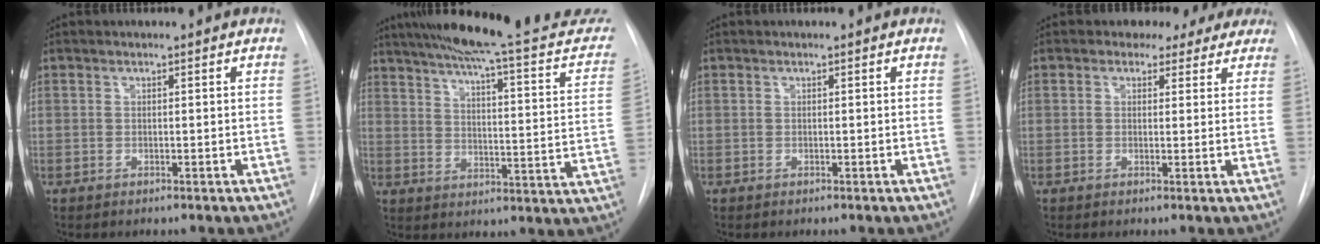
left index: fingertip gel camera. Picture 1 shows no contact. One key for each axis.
{"total": 26.5, "fx": 23.0, "fy": 2.6, "fz": 13.0, "tx": -0.190, "ty": -0.054, "tz": 0.283}
{"total": 0.0}
{"total": 6.8, "fx": 5.2, "fy": 4.2, "fz": 0.9, "tx": 0.012, "ty": 0.007, "tz": 0.040}